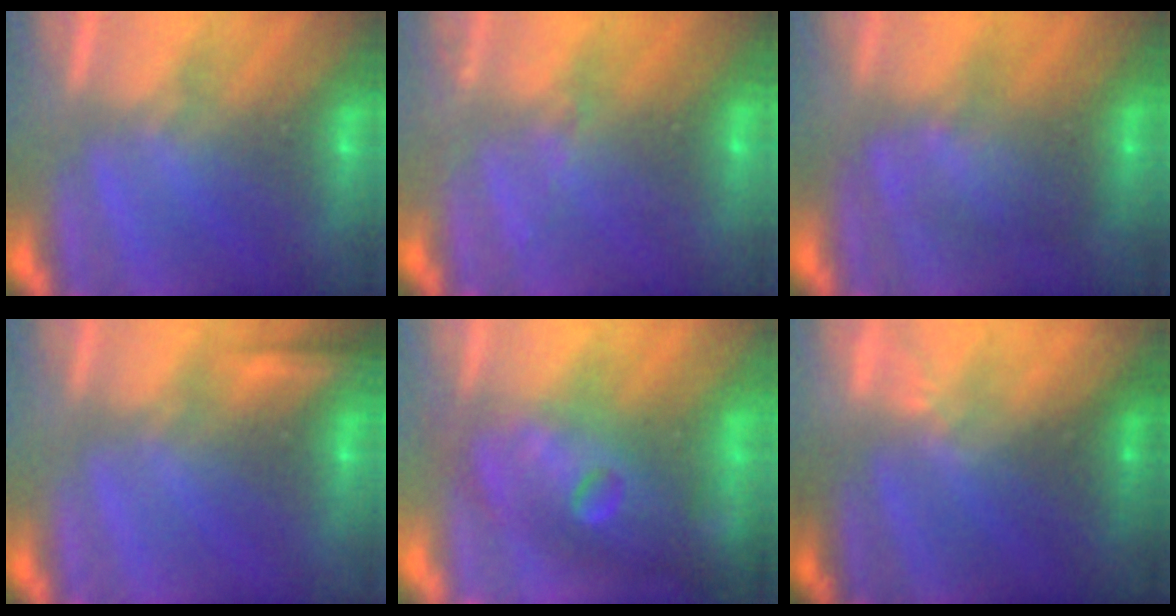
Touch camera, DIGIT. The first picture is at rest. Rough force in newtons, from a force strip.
{"total": 2.0}
{"total": 2.1}
{"total": 2.3}
{"total": 7.5}
{"total": 1.6}